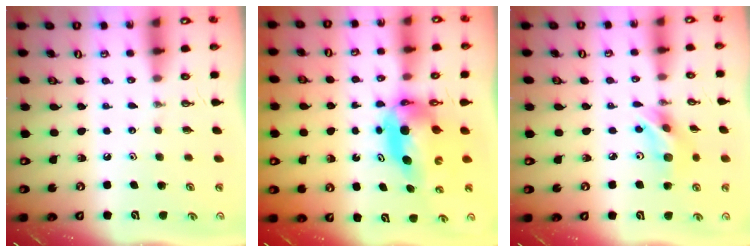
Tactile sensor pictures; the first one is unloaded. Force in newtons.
{"total": 6.7, "press": 6.6, "slide": 0.4}
{"total": 10.7, "press": 10.1, "slide": 3.6}